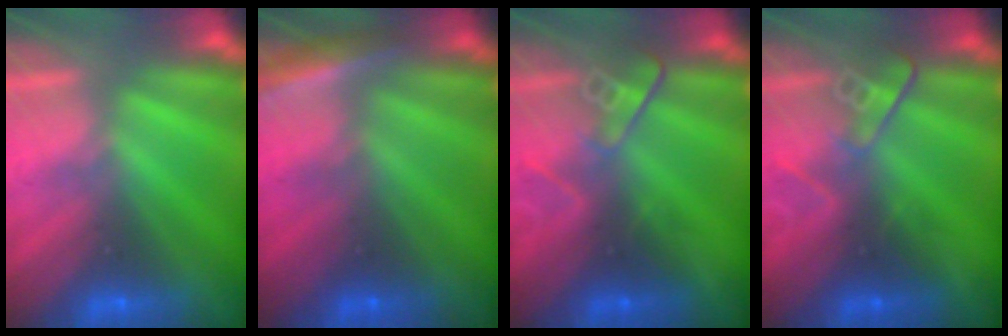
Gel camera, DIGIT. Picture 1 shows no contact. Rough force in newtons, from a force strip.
{"total": 2.9}
{"total": 2.5}
{"total": 2.5}